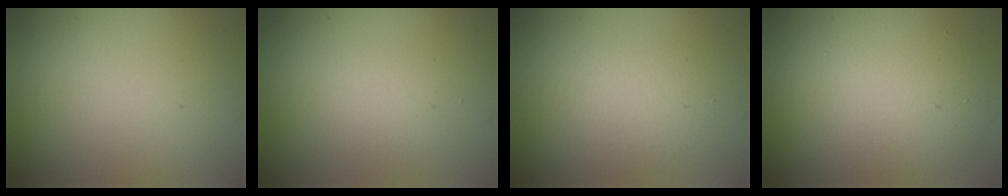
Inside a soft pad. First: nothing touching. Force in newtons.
{"total": 1.5, "press": 1.5, "slide": 0.1}
{"total": 2.3, "press": 2.3, "slide": 0.1}
{"total": 6.7, "press": 6.7, "slide": 0.3}